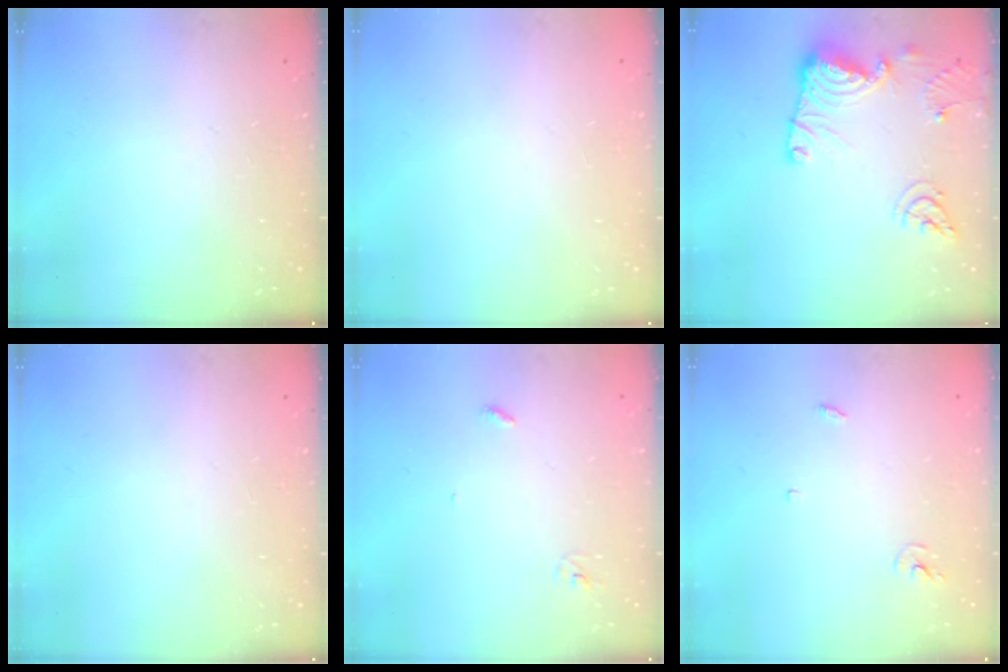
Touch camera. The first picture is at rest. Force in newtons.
{"total": 1.1, "press": 0.8, "slide": 0.7}
{"total": 14.1, "press": 14.0, "slide": 1.1}
{"total": 1.1, "press": 0.8, "slide": 0.7}
{"total": 2.8, "press": 2.8, "slide": 0.2}
{"total": 2.9, "press": 2.9, "slide": 0.2}